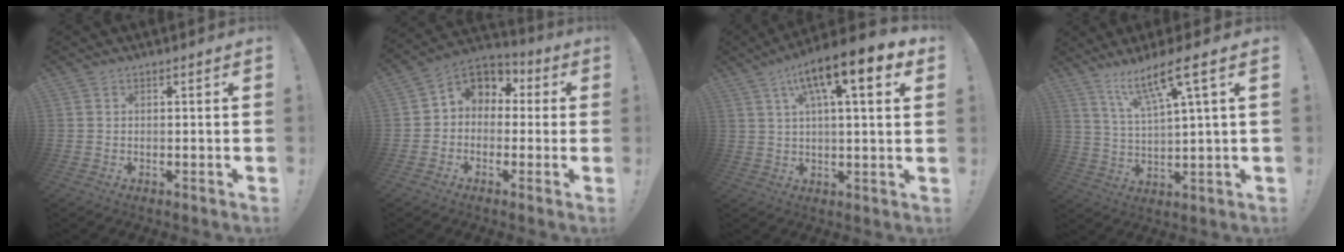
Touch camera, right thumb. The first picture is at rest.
{"total": 6.9, "force": [0.4, 6.2, 3.0], "torque": [-0.048, 0.003, 0.015]}
{"total": 13.0, "force": [5.7, 2.9, 11.3], "torque": [-0.179, -0.019, 0.087]}
{"total": 11.7, "force": [7.1, 1.1, 9.2], "torque": [-0.165, -0.030, 0.112]}